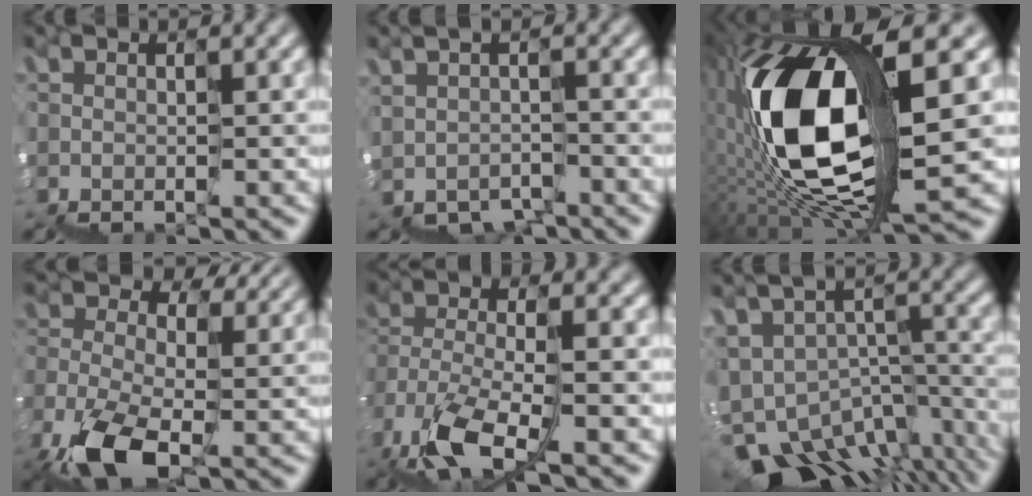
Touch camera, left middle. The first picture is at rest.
{"total": 2.1, "force": [-1.9, 0.6, 0.7], "torque": [-0.017, -0.009, -0.025]}
{"total": 13.3, "force": [2.4, 4.8, 12.2], "torque": [-0.248, 0.011, 0.045]}
{"total": 9.0, "force": [0.0, 5.7, 6.9], "torque": [-0.160, 0.005, 0.002]}
{"total": 6.7, "force": [-2.6, 3.1, 5.4], "torque": [-0.125, -0.008, -0.037]}
{"total": 9.6, "force": [-6.4, 5.5, 4.7], "torque": [-0.087, -0.003, -0.041]}